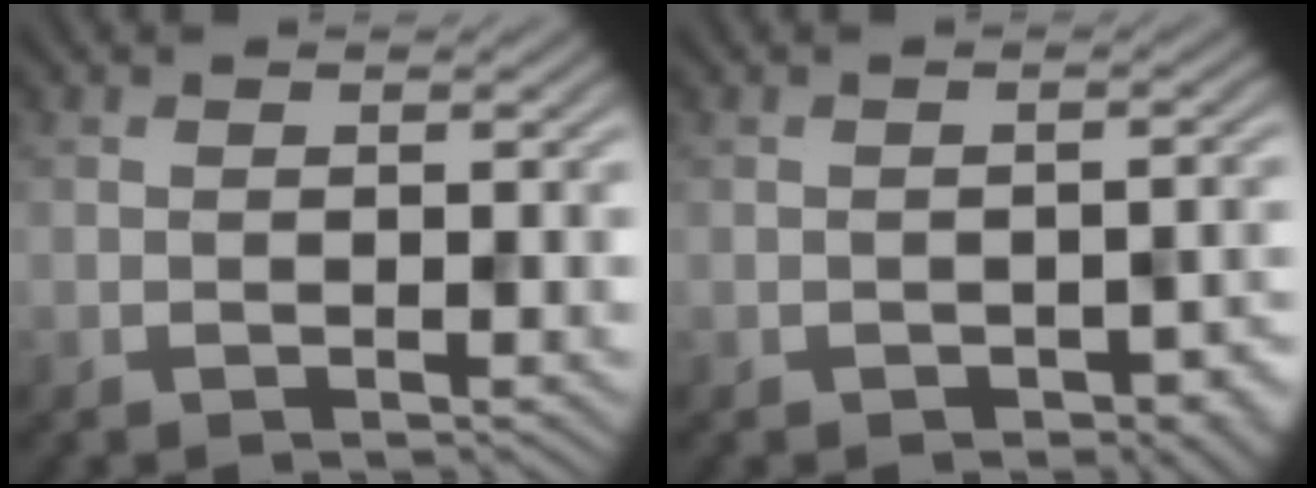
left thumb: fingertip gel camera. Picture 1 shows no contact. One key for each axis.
{"total": 3.5, "fx": -2.2, "fy": 1.4, "fz": 2.3, "tx": -0.019, "ty": -0.007, "tz": -0.009}